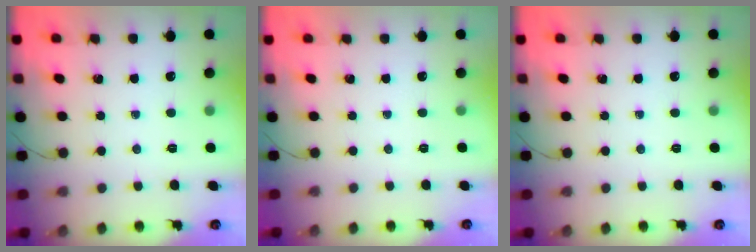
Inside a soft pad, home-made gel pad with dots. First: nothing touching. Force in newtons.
{"total": 2.5, "press": 2.4, "slide": 0.5}
{"total": 0.0}